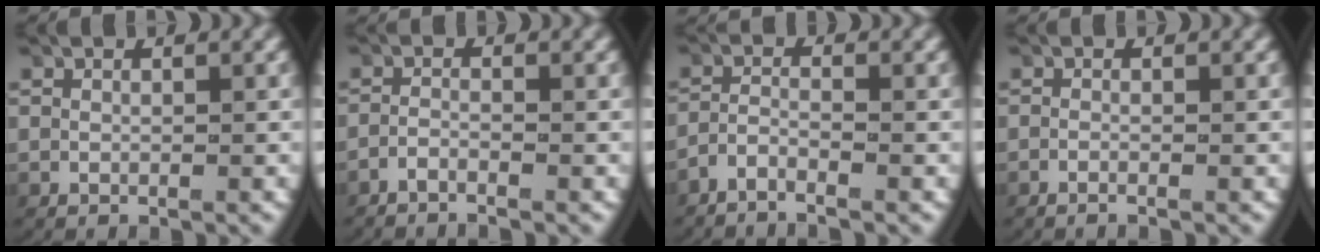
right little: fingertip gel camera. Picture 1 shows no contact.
{"total": 2.3, "force": [-2.2, 0.1, 0.7], "torque": [-0.029, -0.012, -0.035]}
{"total": 2.7, "force": [-2.4, 0.2, 1.3], "torque": [-0.035, -0.008, -0.041]}
{"total": 1.3, "force": [-1.1, 0.1, 0.6], "torque": [-0.022, -0.003, -0.019]}